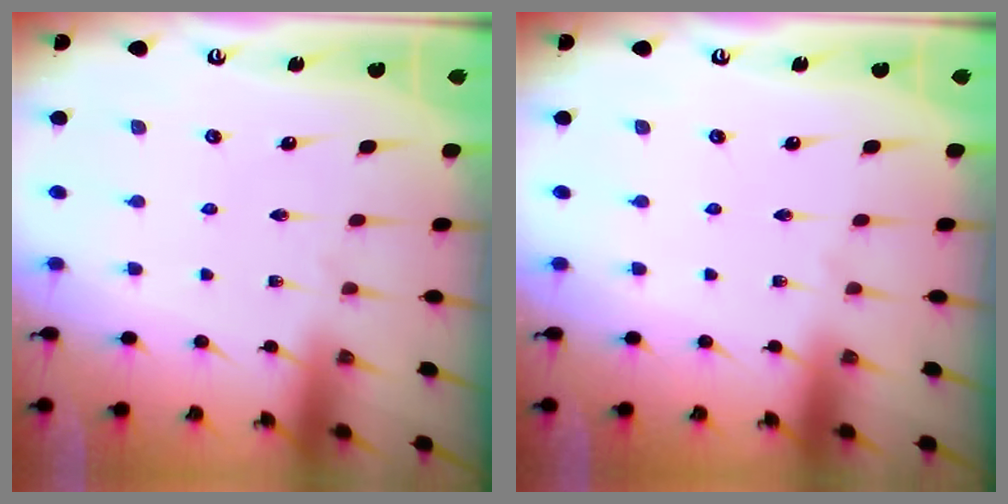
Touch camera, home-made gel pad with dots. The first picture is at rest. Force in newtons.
{"total": 0.0}